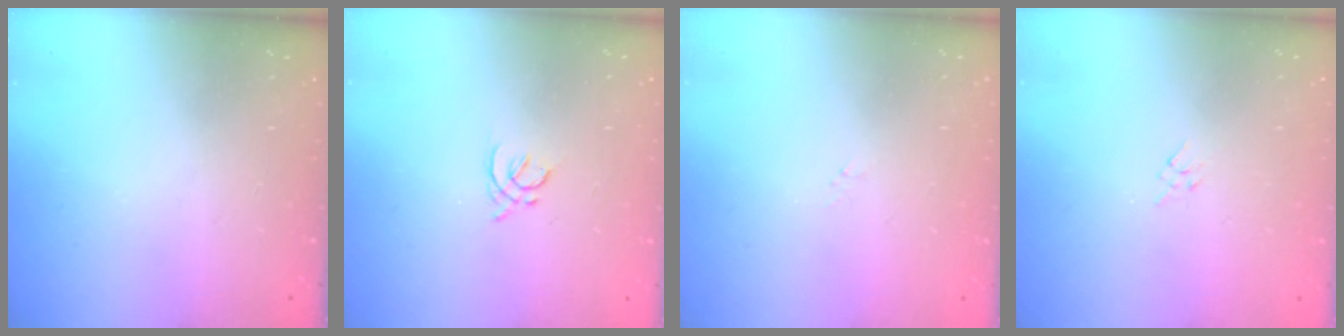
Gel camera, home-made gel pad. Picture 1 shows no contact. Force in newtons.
{"total": 2.0, "press": 2.0, "slide": 0.6}
{"total": 1.3, "press": 1.2, "slide": 0.3}
{"total": 1.6, "press": 1.6, "slide": 0.4}